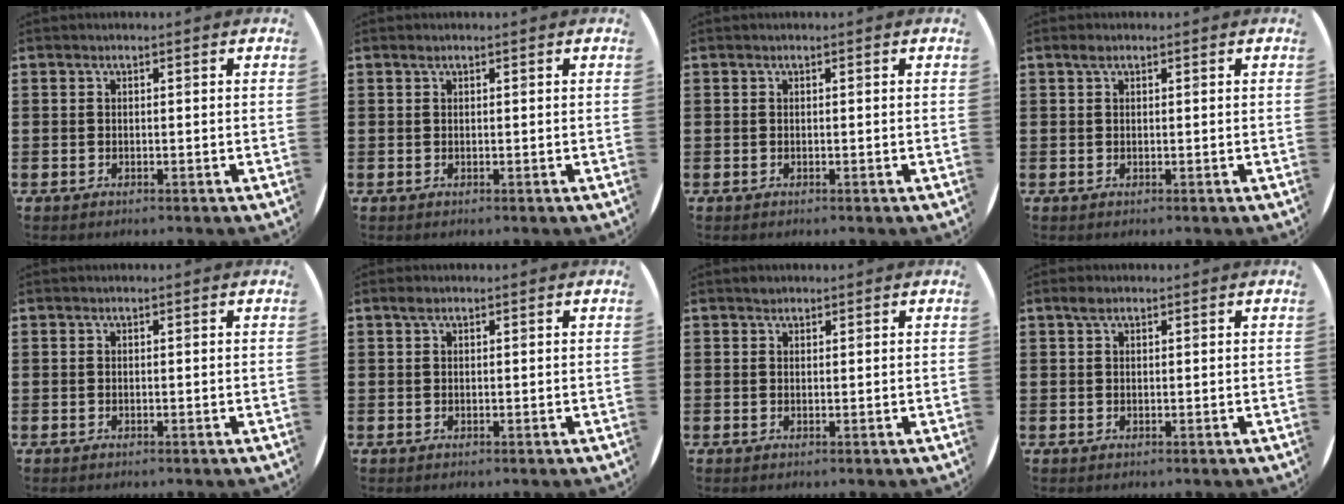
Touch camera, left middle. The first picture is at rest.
{"total": 0.0}
{"total": 0.0}
{"total": 0.7, "force": [0.4, 0.4, 0.5], "torque": [-0.010, 0.004, 0.008]}
{"total": 0.0}
{"total": 0.9, "force": [0.5, 0.5, 0.5], "torque": [-0.002, 0.002, 0.008]}
{"total": 0.7, "force": [0.6, 0.4, 0.0], "torque": [0.008, -0.001, 0.011]}
{"total": 1.3, "force": [0.9, 0.7, 0.7], "torque": [-0.007, 0.003, 0.013]}